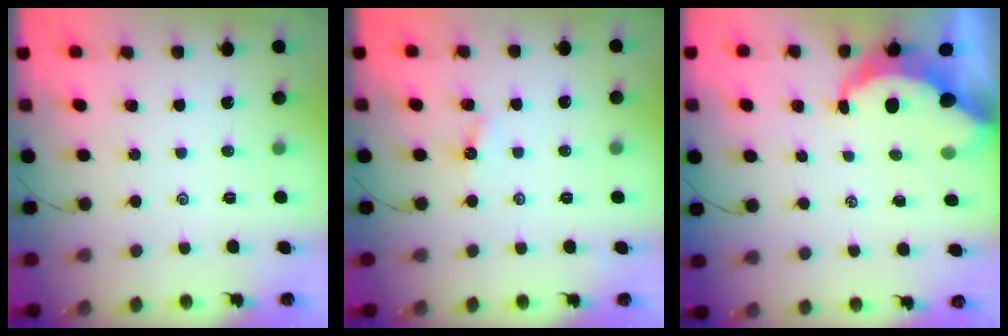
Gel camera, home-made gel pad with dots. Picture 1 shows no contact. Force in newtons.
{"total": 3.9, "press": 3.9, "slide": 0.5}
{"total": 5.9, "press": 5.9, "slide": 0.6}